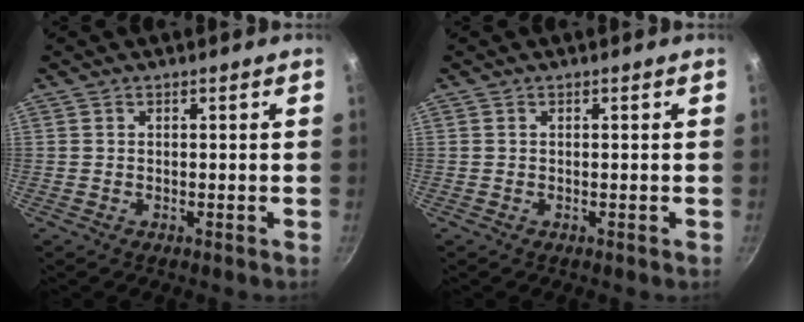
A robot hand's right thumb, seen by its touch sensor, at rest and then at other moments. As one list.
[{"total": 0.0}]